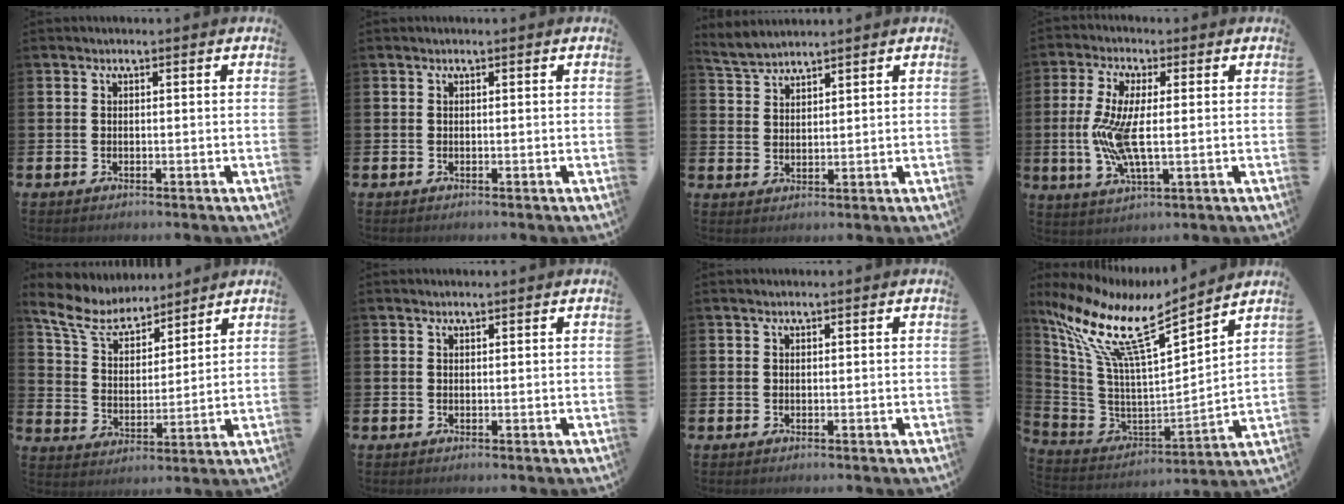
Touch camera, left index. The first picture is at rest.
{"total": 0.0}
{"total": 3.2, "force": [3.2, 0.2, 0.1], "torque": [-0.015, -0.013, 0.060]}
{"total": 7.9, "force": [0.0, 3.0, 7.4], "torque": [-0.149, -0.005, -0.002]}
{"total": 7.9, "force": [7.2, 2.6, 2.0], "torque": [-0.079, -0.043, 0.130]}
{"total": 0.8, "force": [0.8, 0.1, 0.1], "torque": [0.001, -0.001, 0.014]}
{"total": 0.5, "force": [0.5, 0.1, 0.2], "torque": [0.001, 0.001, 0.007]}
{"total": 11.0, "force": [7.7, 2.5, 7.5], "torque": [-0.185, -0.057, 0.123]}